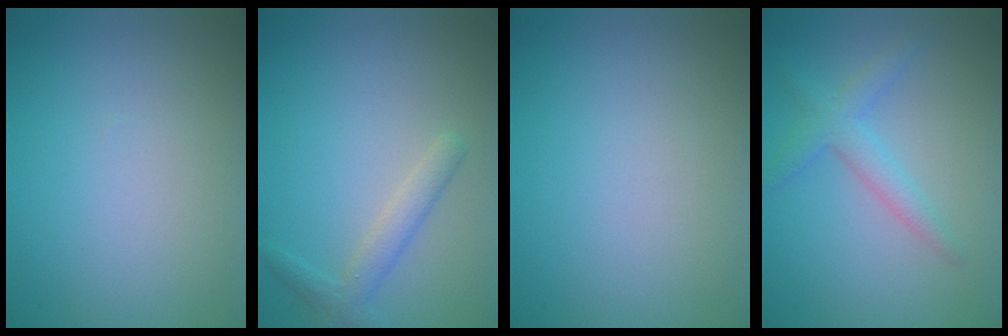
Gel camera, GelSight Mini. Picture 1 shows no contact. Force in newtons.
{"total": 2.2, "press": 2.2, "slide": 0.1}
{"total": 0.0}
{"total": 2.5, "press": 2.5, "slide": 0.1}